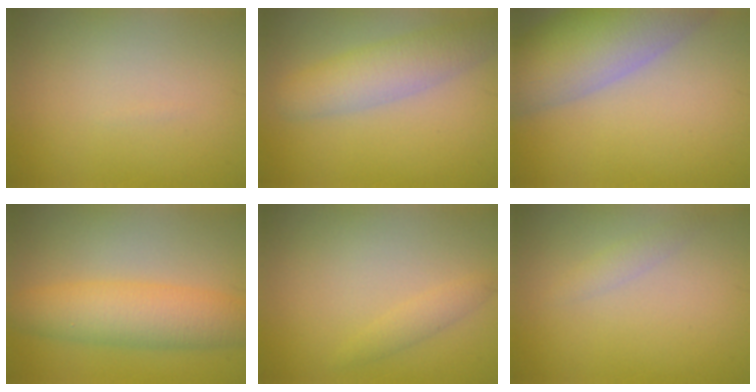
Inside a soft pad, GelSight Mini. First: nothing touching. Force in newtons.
{"total": 4.7, "press": 4.6, "slide": 0.3}
{"total": 10.3, "press": 10.3, "slide": 1.0}
{"total": 4.5, "press": 4.5, "slide": 0.1}
{"total": 1.3, "press": 1.3, "slide": 0.0}
{"total": 1.2, "press": 1.2, "slide": 0.0}